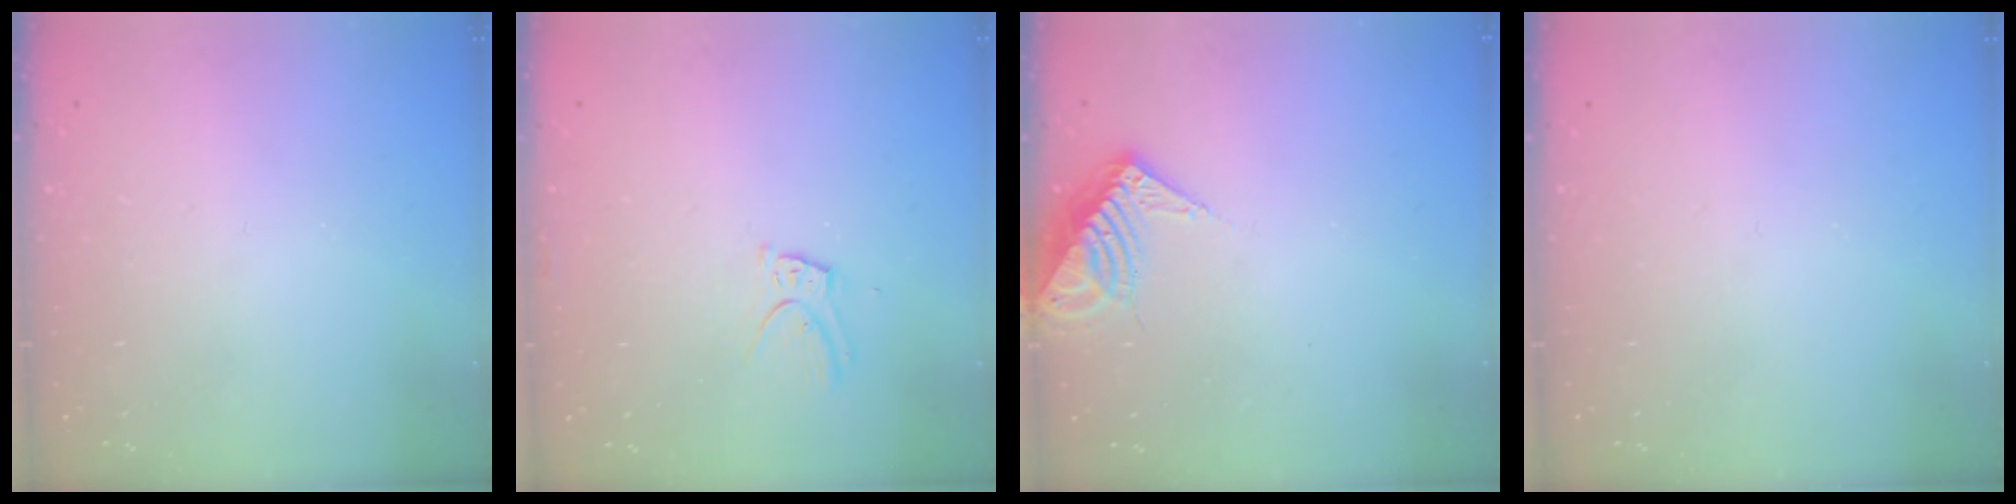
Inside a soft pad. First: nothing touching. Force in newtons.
{"total": 7.9, "press": 7.9, "slide": 0.3}
{"total": 7.6, "press": 7.5, "slide": 1.1}
{"total": 0.0}